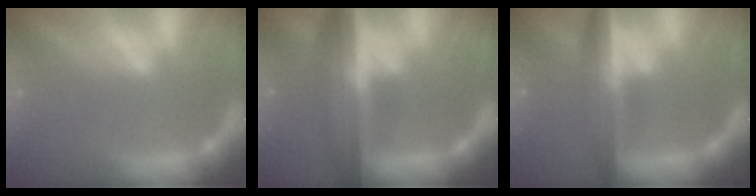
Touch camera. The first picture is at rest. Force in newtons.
{"total": 9.5}
{"total": 6.6}